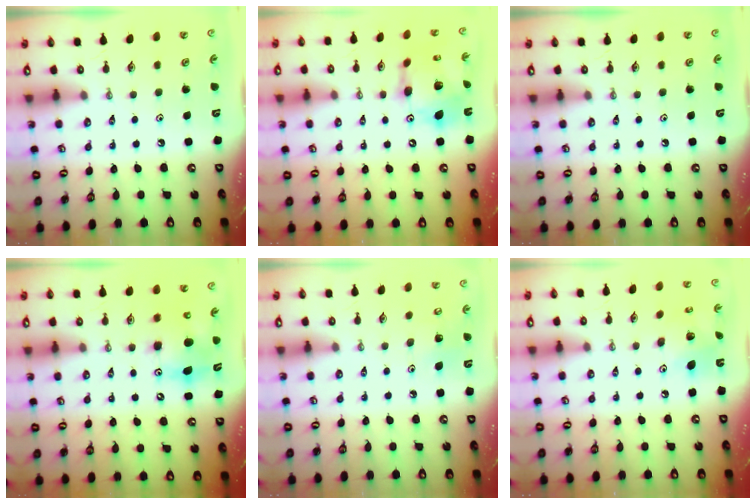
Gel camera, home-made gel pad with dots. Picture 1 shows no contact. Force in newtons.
{"total": 15.2, "press": 15.1, "slide": 1.4}
{"total": 0.0}
{"total": 9.2, "press": 9.0, "slide": 1.9}
{"total": 5.2, "press": 5.1, "slide": 0.5}
{"total": 9.3, "press": 9.3, "slide": 0.7}